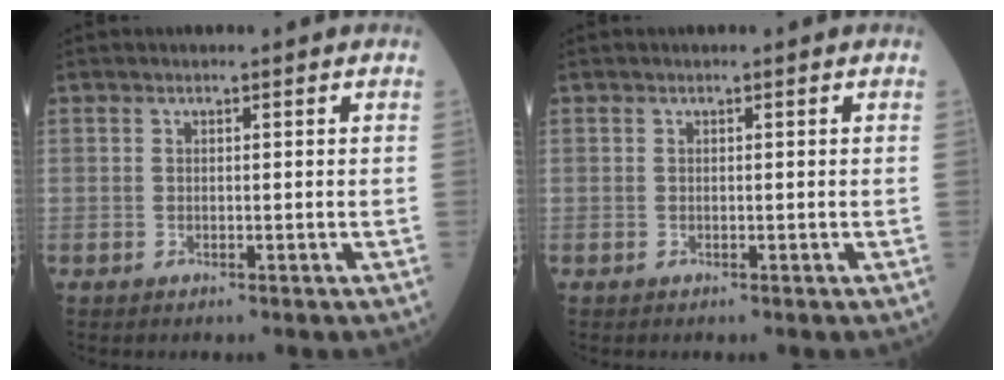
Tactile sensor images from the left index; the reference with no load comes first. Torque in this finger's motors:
{"motor_torque": [-0.23, -0.10, 0.02, 0.01]}